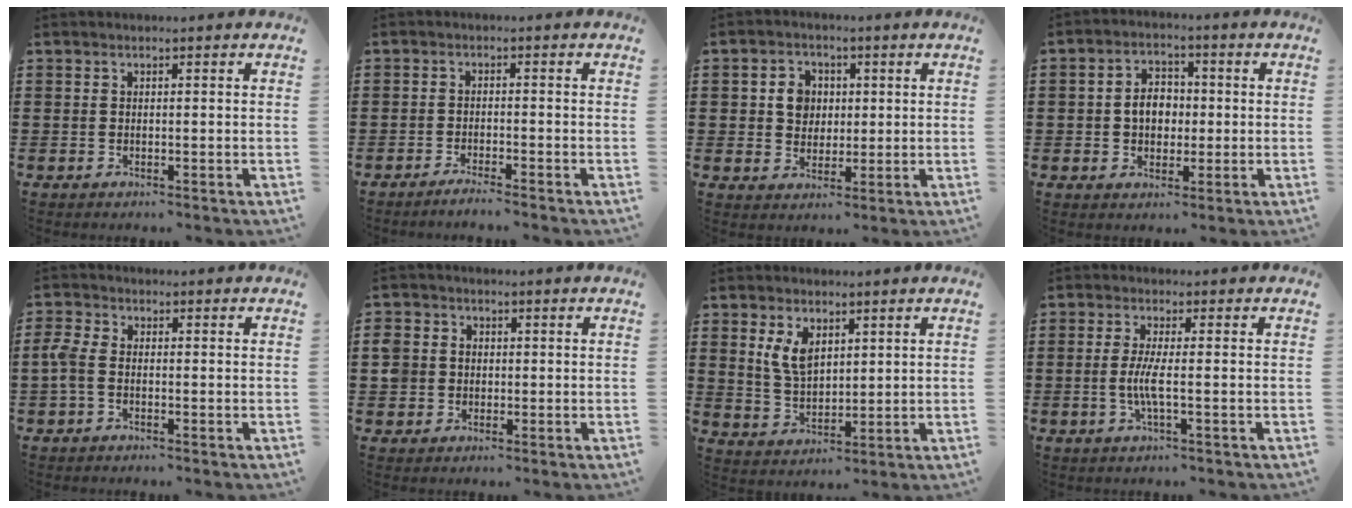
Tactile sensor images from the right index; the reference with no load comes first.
{"total": 1.9, "force": [-1.8, -0.3, 0.5], "torque": [-0.008, 0.001, -0.034]}
{"total": 5.0, "force": [1.0, 4.2, 2.4], "torque": [-0.055, 0.013, 0.013]}
{"total": 4.8, "force": [-0.2, 3.6, 3.2], "torque": [-0.062, 0.010, -0.010]}
{"total": 2.9, "force": [-0.8, 1.6, 2.2], "torque": [-0.071, -0.007, -0.025]}
{"total": 3.4, "force": [-0.2, 3.3, 0.9], "torque": [-0.037, 0.010, -0.008]}
{"total": 5.7, "force": [2.5, 3.2, 3.9], "torque": [-0.087, 0.008, 0.046]}
{"total": 4.0, "force": [-0.6, 0.1, 4.0], "torque": [-0.093, -0.014, -0.020]}